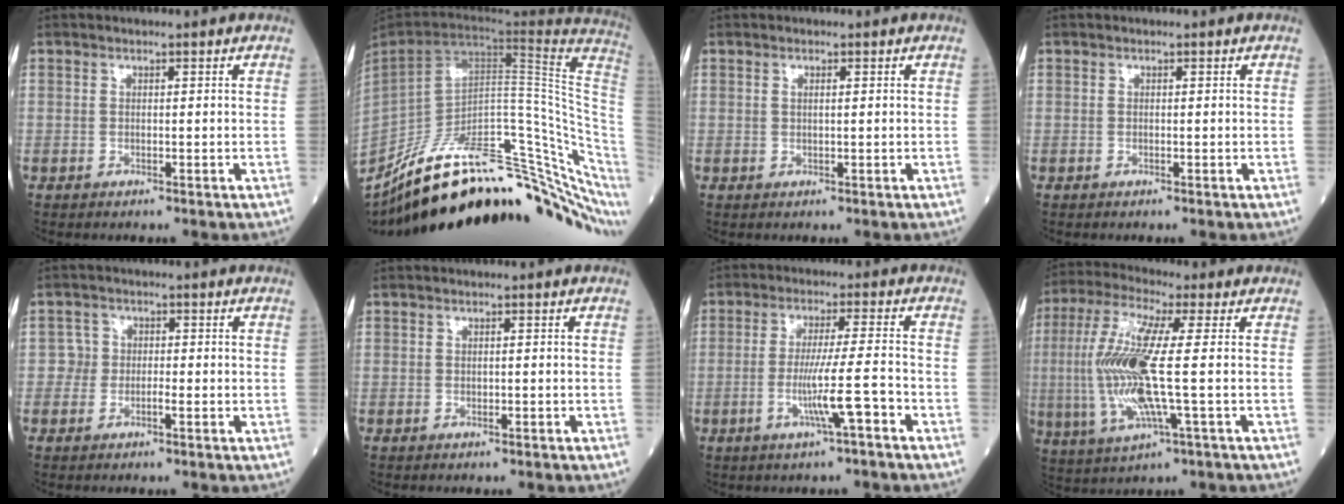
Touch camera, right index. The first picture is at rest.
{"total": 32.8, "force": [-21.7, 7.2, 23.5], "torque": [-0.273, -0.009, -0.319]}
{"total": 0.7, "force": [0.3, 0.1, 0.7], "torque": [-0.016, 0.000, 0.005]}
{"total": 0.0}
{"total": 2.4, "force": [-0.6, 2.0, 1.0], "torque": [-0.008, 0.008, -0.015]}
{"total": 0.0}
{"total": 7.2, "force": [-3.0, -0.6, 6.5], "torque": [-0.117, -0.006, -0.052]}
{"total": 14.1, "force": [-0.4, 1.3, 14.0], "torque": [-0.312, 0.006, -0.009]}